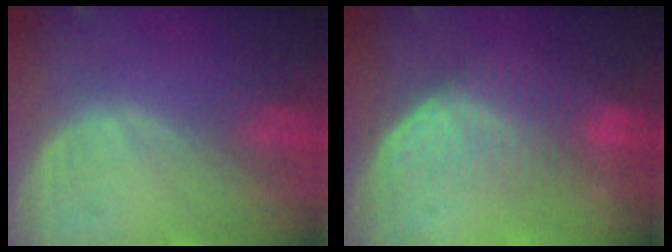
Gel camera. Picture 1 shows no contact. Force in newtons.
{"total": 7.1, "press": 5.9, "slide": 3.8}